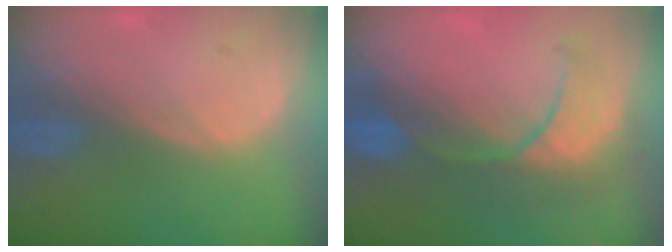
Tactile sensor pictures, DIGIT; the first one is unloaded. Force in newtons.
{"total": 9.2, "press": 8.7, "slide": 2.8}